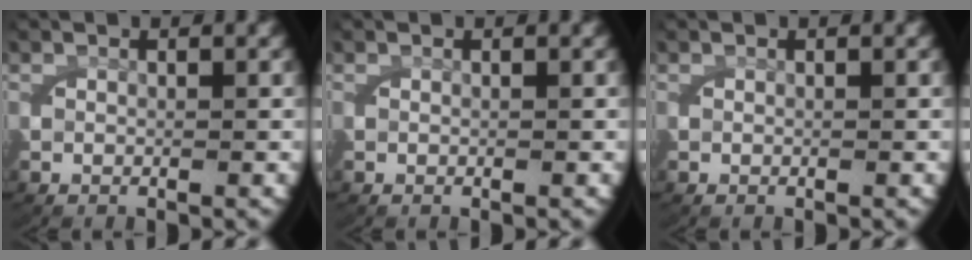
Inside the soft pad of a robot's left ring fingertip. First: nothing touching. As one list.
[{"total": 0.0}, {"total": 0.0}]